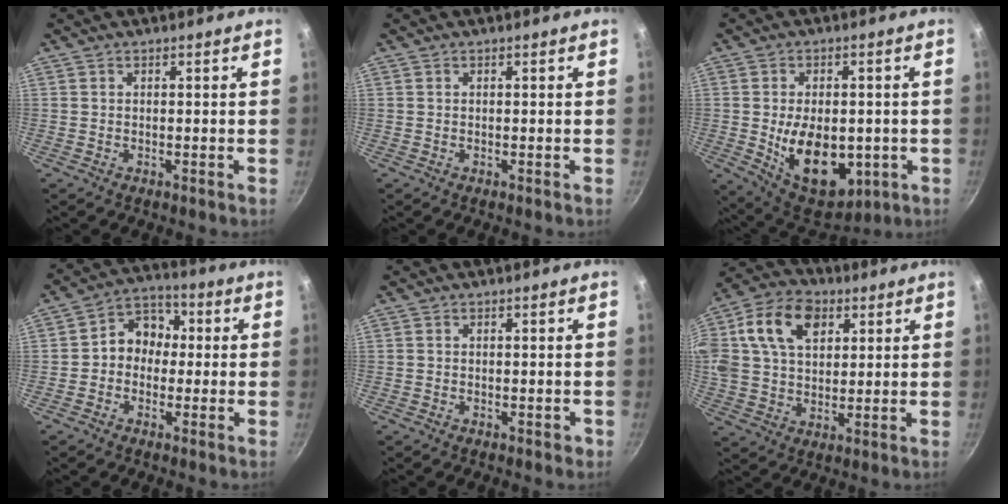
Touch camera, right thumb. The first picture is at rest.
{"total": 0.0}
{"total": 15.8, "force": [-2.5, 9.7, 12.1], "torque": [-0.153, -0.011, -0.018]}
{"total": 8.0, "force": [-0.2, 6.8, 4.3], "torque": [-0.019, 0.026, -0.024]}
{"total": 1.0, "force": [-0.5, 0.7, 0.4], "torque": [0.005, 0.011, -0.001]}
{"total": 20.4, "force": [6.9, 14.0, 13.2], "torque": [-0.264, 0.021, 0.112]}